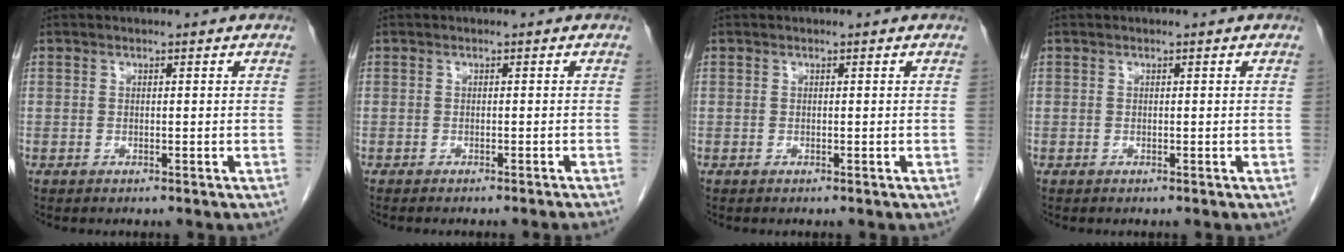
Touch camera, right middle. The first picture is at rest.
{"total": 3.2, "force": [-2.9, -0.6, 1.3], "torque": [-0.012, 0.002, -0.033]}
{"total": 0.0}
{"total": 0.0}